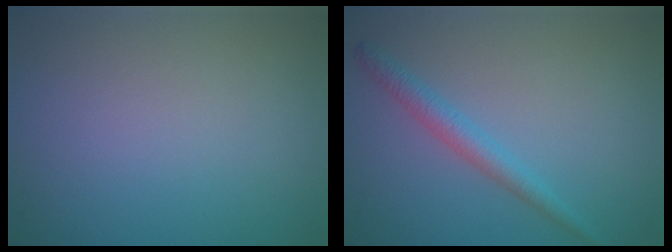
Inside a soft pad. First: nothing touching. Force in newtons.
{"total": 2.2, "press": 2.2, "slide": 0.1}